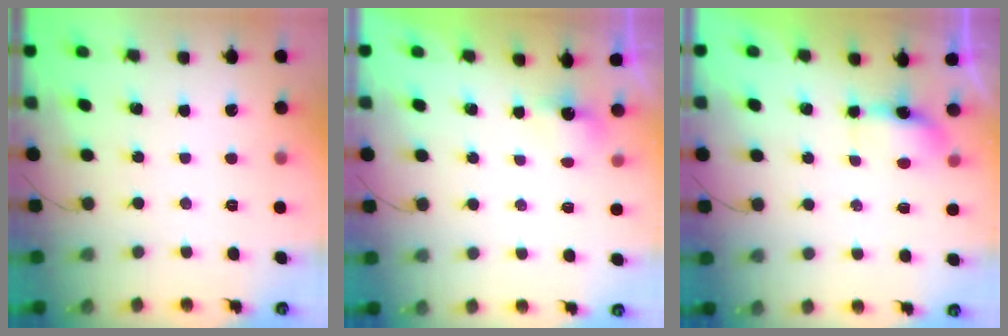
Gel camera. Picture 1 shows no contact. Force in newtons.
{"total": 2.7, "press": 2.7, "slide": 0.7}
{"total": 4.4, "press": 4.2, "slide": 1.1}